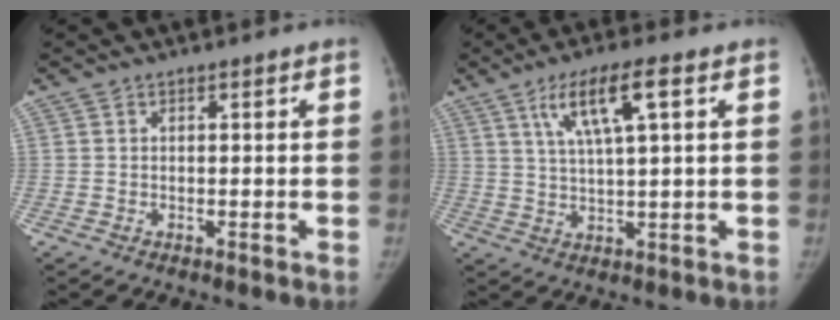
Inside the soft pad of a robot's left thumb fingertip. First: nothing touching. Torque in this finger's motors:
{"motor_torque": [0.03, 0.11, 0.61, 0.21, 0.08]}